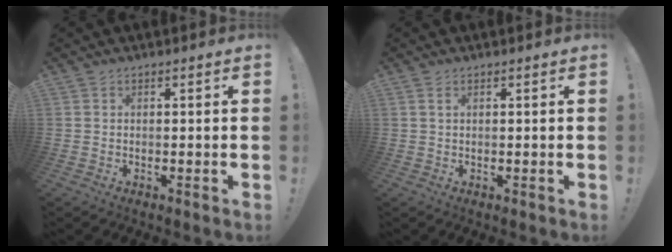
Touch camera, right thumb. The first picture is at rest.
{"total": 1.3, "force": [0.5, 0.6, 1.1], "torque": [-0.014, -0.001, 0.008]}